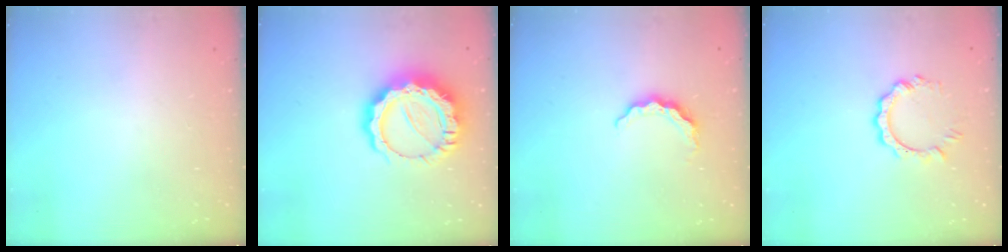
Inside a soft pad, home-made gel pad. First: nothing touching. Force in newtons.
{"total": 15.7, "press": 15.6, "slide": 1.5}
{"total": 5.7, "press": 5.7, "slide": 0.5}
{"total": 5.3, "press": 5.2, "slide": 0.4}